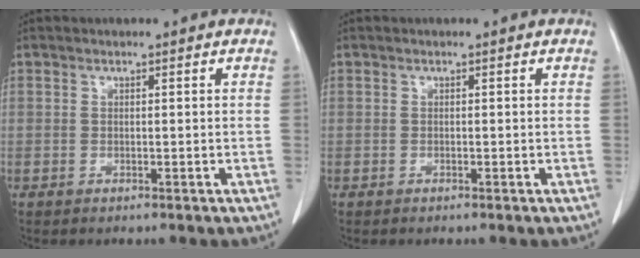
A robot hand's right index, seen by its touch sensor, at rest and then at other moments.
{"total": 0.0}